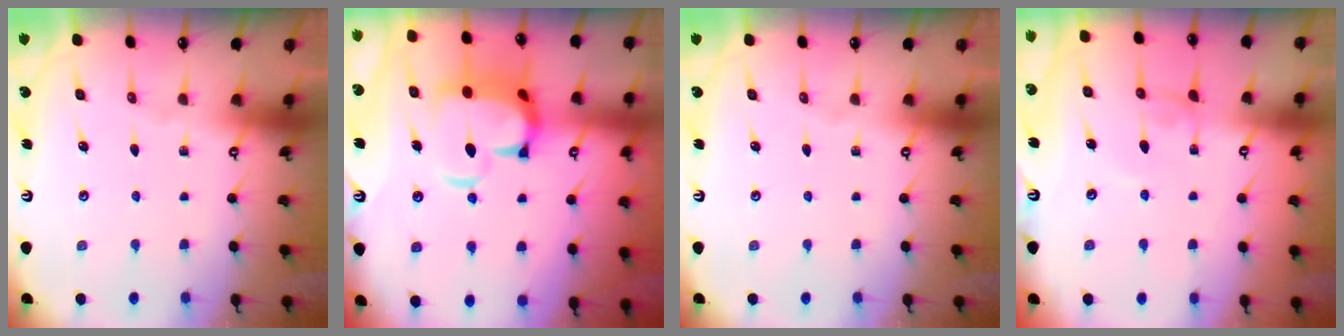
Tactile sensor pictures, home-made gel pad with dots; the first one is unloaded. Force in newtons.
{"total": 9.2, "press": 9.1, "slide": 1.5}
{"total": 0.0}
{"total": 1.1, "press": 1.1, "slide": 0.2}